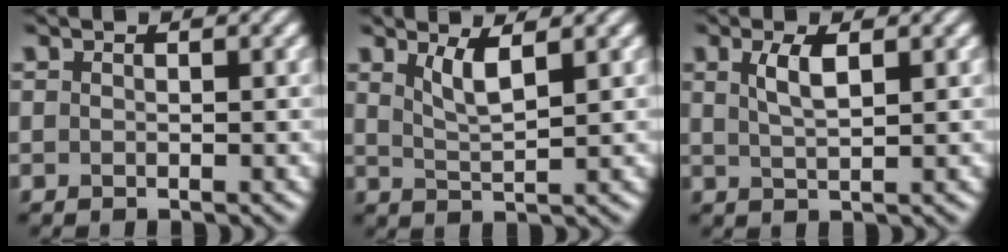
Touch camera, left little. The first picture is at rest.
{"total": 2.6, "force": [1.5, 0.5, 2.1], "torque": [-0.039, -0.006, 0.031]}
{"total": 2.6, "force": [1.0, 0.7, 2.3], "torque": [-0.045, 0.002, 0.020]}